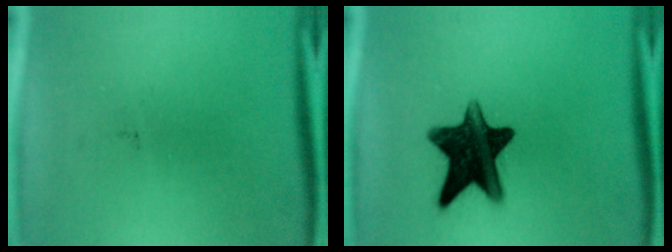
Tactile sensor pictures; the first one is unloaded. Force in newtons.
{"total": 14.0}